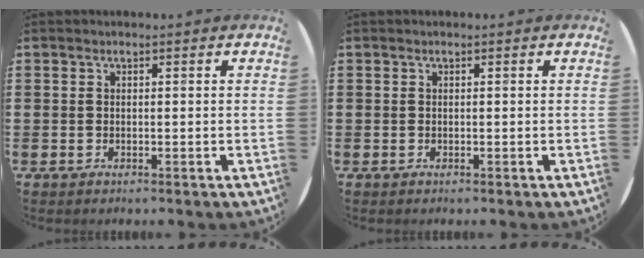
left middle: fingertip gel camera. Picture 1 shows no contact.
{"total": 0.0}